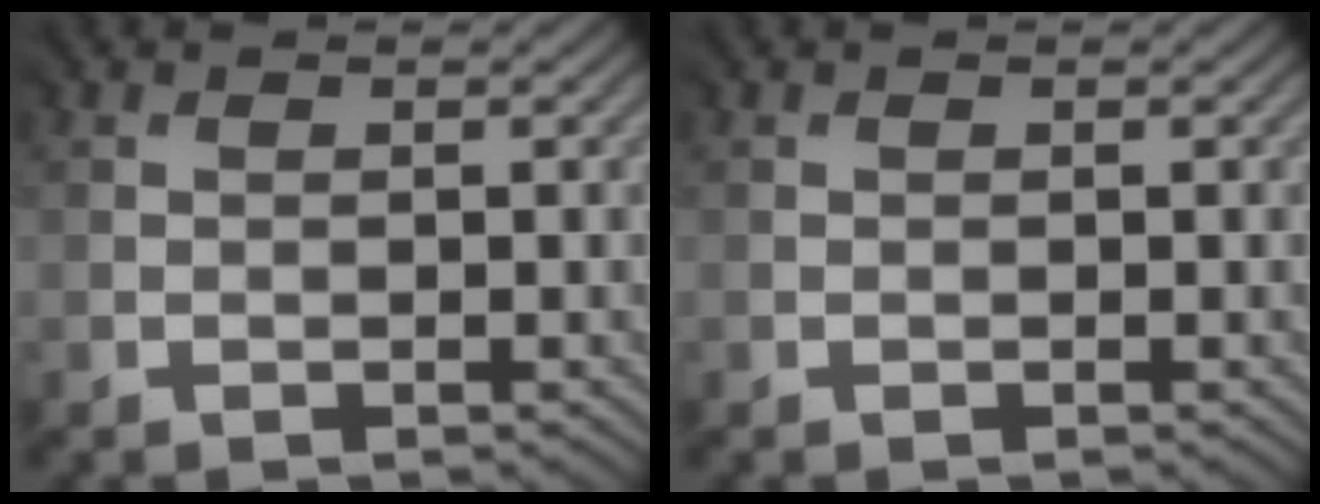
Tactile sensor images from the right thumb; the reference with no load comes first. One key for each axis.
{"total": 0.0}